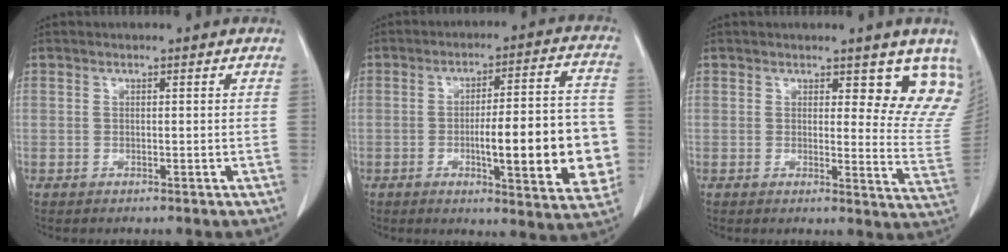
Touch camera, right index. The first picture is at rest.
{"total": 17.0, "force": [-3.2, 3.3, 16.4], "torque": [-0.195, 0.018, -0.034]}
{"total": 9.0, "force": [7.1, 3.2, 4.6], "torque": [-0.027, -0.041, 0.059]}